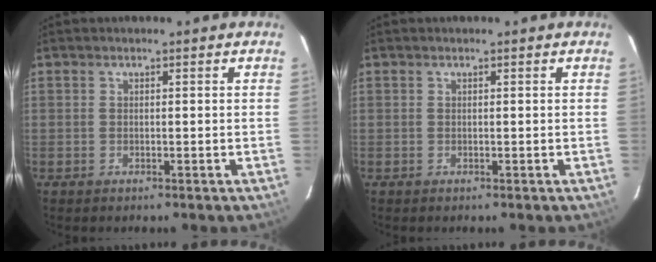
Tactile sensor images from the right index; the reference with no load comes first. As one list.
[{"total": 0.0}]